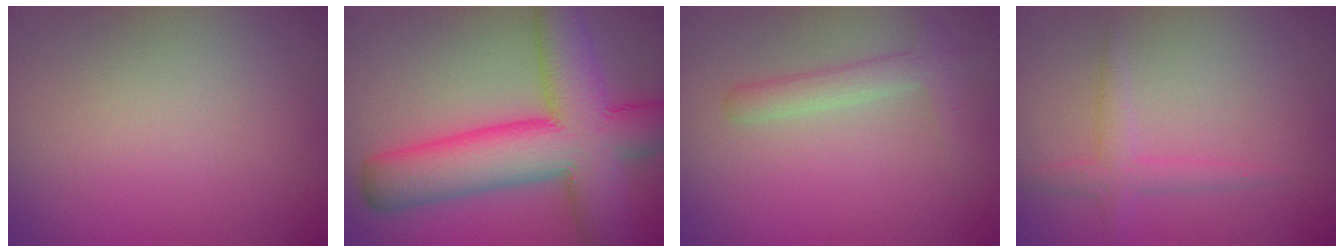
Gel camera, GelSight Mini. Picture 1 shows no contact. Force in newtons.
{"total": 11.8, "press": 11.7, "slide": 0.6}
{"total": 2.2, "press": 2.2, "slide": 0.2}
{"total": 1.8, "press": 1.7, "slide": 0.1}